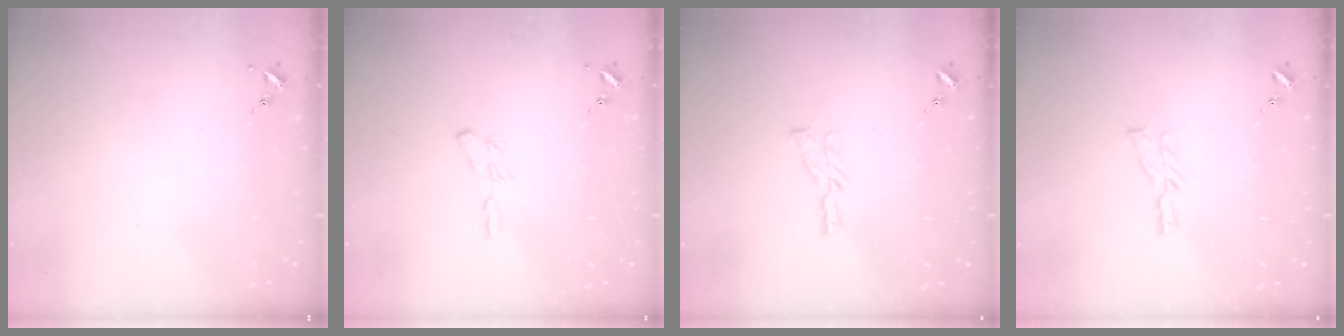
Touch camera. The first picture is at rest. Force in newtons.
{"total": 4.3, "press": 4.3, "slide": 0.5}
{"total": 5.8, "press": 5.8, "slide": 0.5}
{"total": 5.8, "press": 5.8, "slide": 0.5}